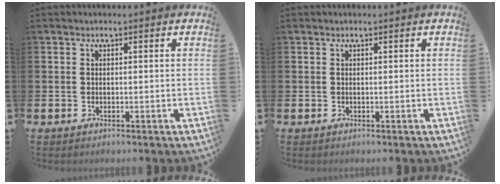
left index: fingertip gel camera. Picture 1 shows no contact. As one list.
[{"total": 0.0}]